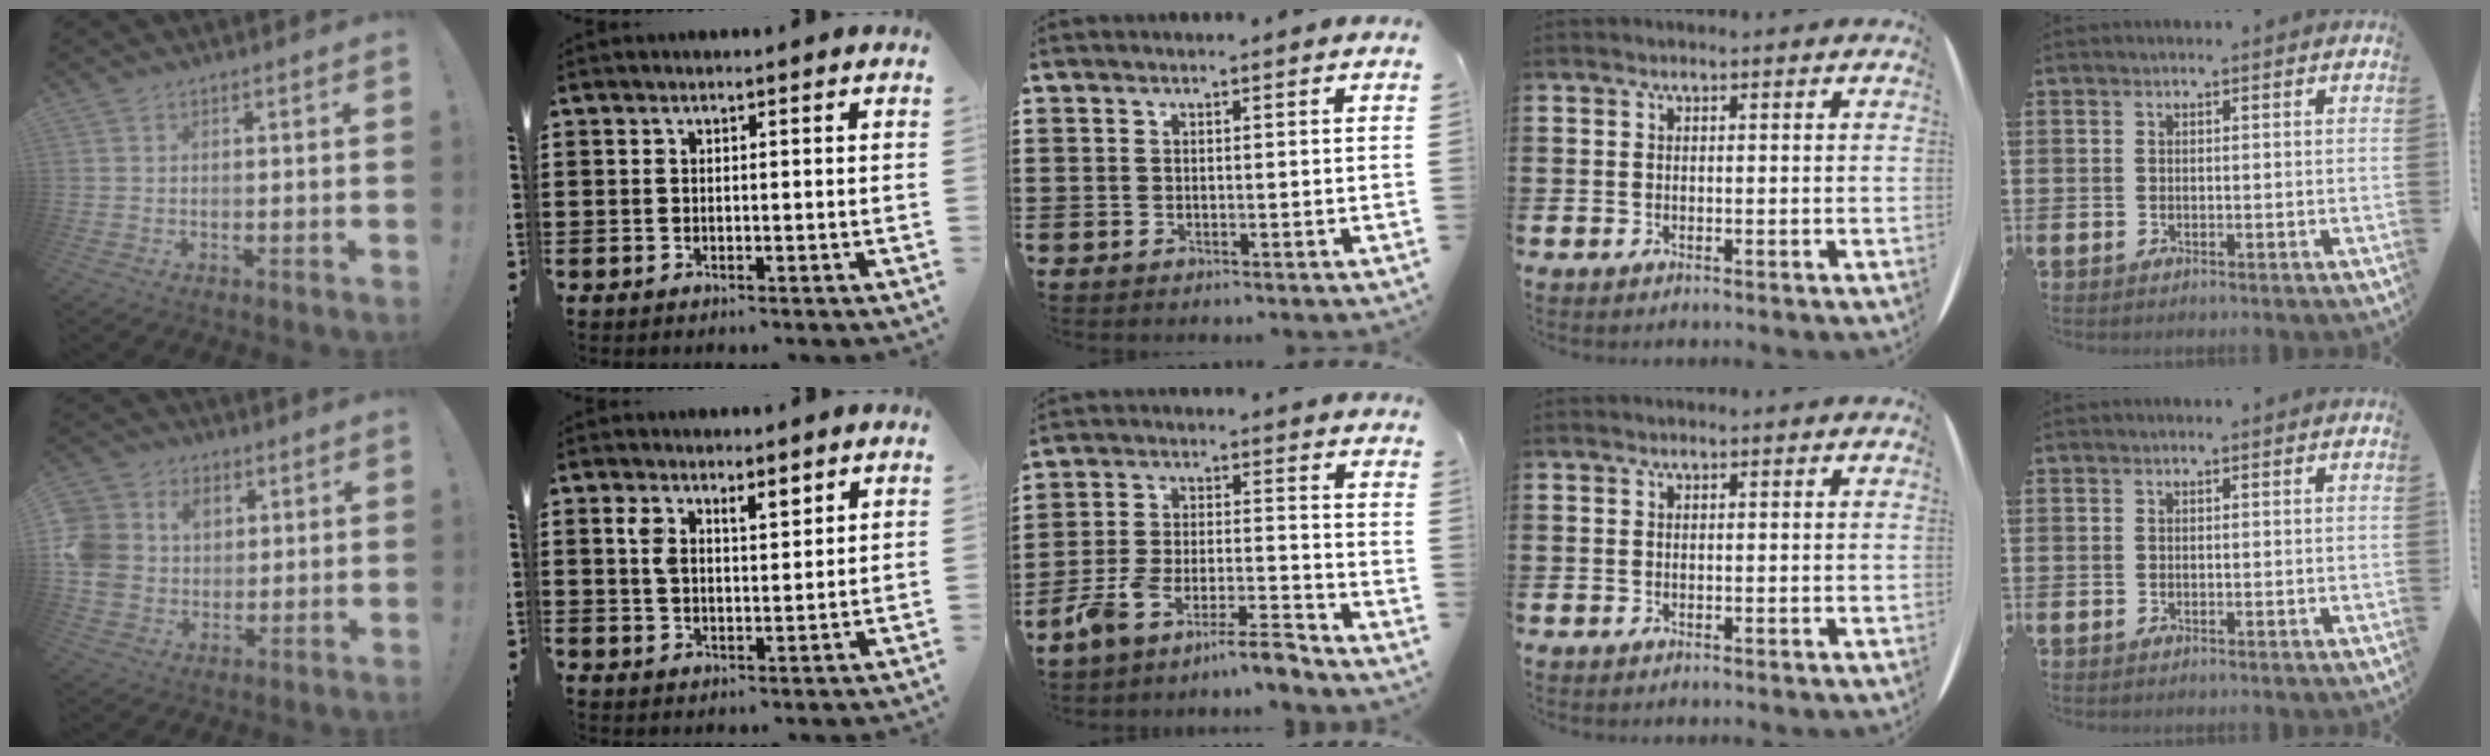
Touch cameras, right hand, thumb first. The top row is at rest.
{"thumb": {"total": 11.6, "force": [2.7, 10.2, 4.9], "torque": [-0.109, -0.013, 0.054]}, "index": {"total": 3.9, "force": [2.5, 1.5, 2.6], "torque": [-0.057, 0.006, 0.045]}, "middle": {"total": 8.0, "force": [-7.5, 0.0, 2.7], "torque": [-0.055, 0.005, -0.149]}}